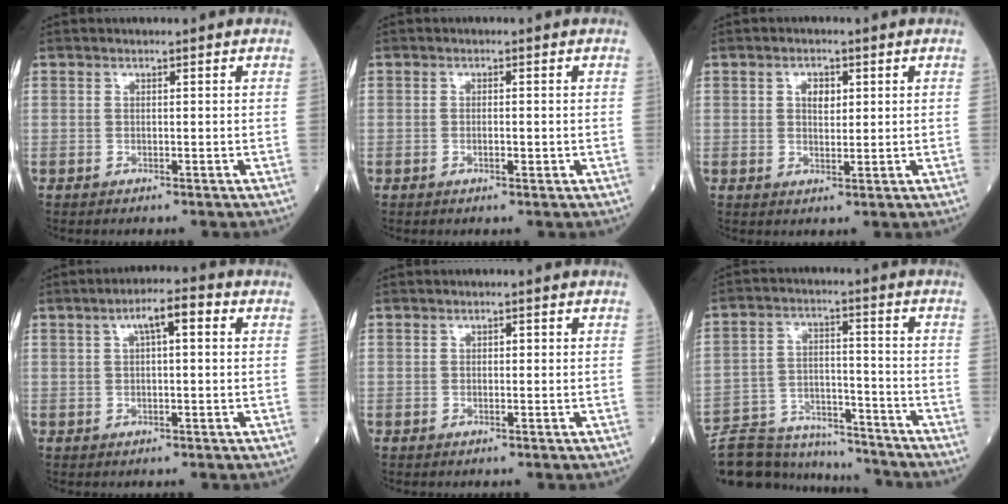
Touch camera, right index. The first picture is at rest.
{"total": 1.3, "force": [-0.3, 0.5, 1.2], "torque": [-0.030, 0.001, -0.003]}
{"total": 3.3, "force": [1.0, 2.1, 2.4], "torque": [-0.050, 0.006, 0.021]}
{"total": 5.9, "force": [2.0, 1.9, 5.3], "torque": [-0.102, 0.027, 0.033]}
{"total": 0.9, "force": [0.1, 0.6, 0.7], "torque": [-0.024, 0.012, 0.003]}
{"total": 23.5, "force": [-21.2, 6.7, 7.6], "torque": [-0.194, -0.007, -0.328]}